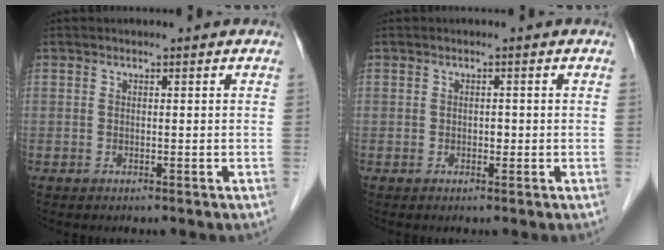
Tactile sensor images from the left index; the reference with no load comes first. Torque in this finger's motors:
{"motor_torque": [0.07, 0.04, -0.04, 0.00]}